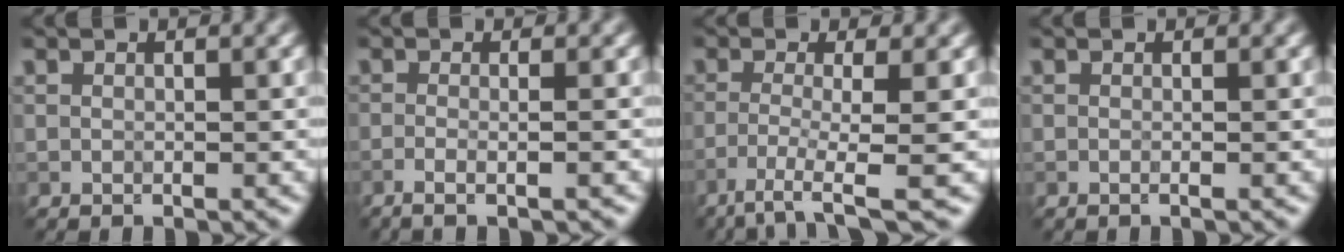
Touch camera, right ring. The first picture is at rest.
{"total": 3.0, "force": [-0.9, 1.3, 2.6], "torque": [-0.017, 0.004, -0.033]}
{"total": 4.3, "force": [-2.2, 0.5, 3.7], "torque": [-0.067, -0.006, -0.049]}
{"total": 0.6, "force": [0.0, 0.1, 0.5], "torque": [-0.011, -0.008, -0.004]}